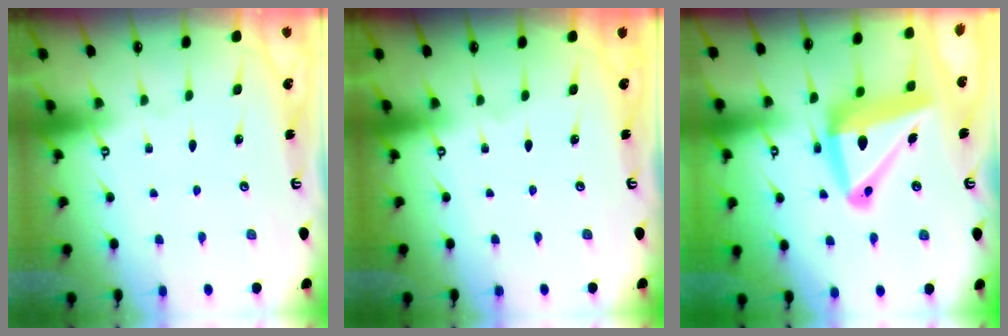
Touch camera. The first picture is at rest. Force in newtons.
{"total": 0.0}
{"total": 17.2, "press": 17.1, "slide": 2.3}